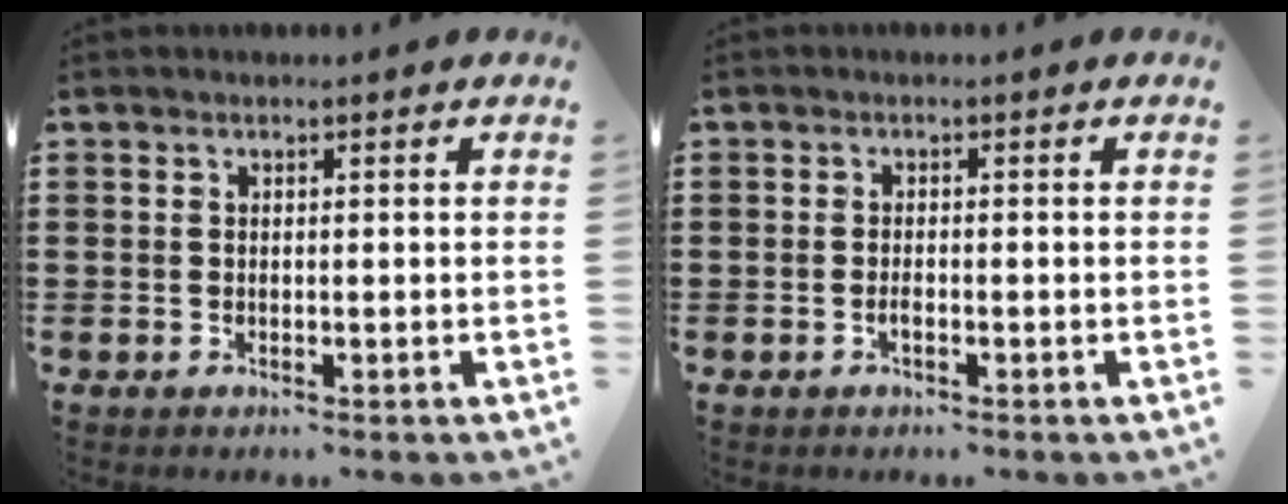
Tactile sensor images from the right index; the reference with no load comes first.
{"total": 1.0, "force": [-0.6, 0.3, 0.8], "torque": [-0.015, -0.002, -0.010]}